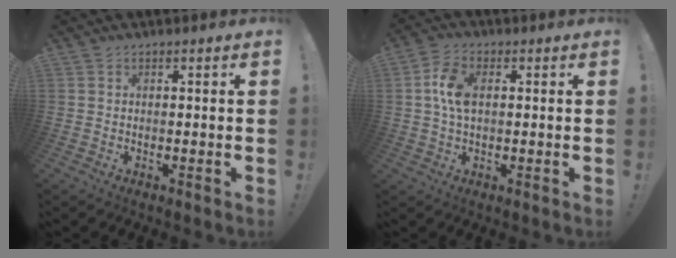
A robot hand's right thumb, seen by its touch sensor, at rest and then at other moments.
{"total": 7.9, "force": [1.3, 4.6, 6.3], "torque": [-0.117, 0.002, 0.022]}